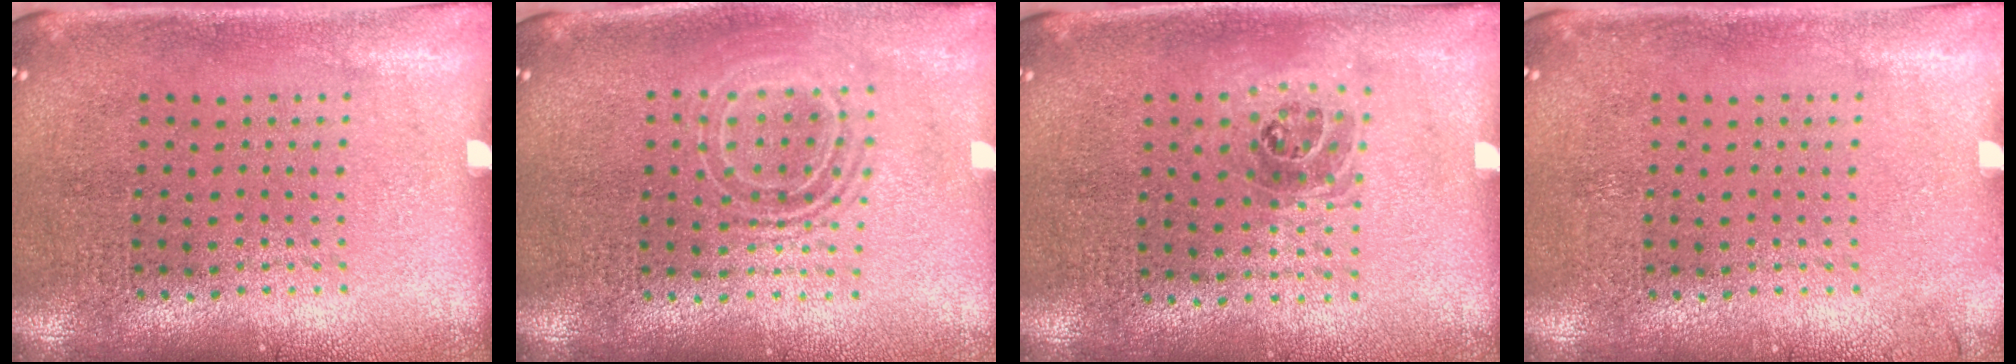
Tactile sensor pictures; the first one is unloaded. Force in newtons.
{"total": 1.7, "press": 1.3, "slide": 1.1}
{"total": 1.0, "press": 0.9, "slide": 0.5}
{"total": 0.6, "press": 0.6, "slide": 0.1}